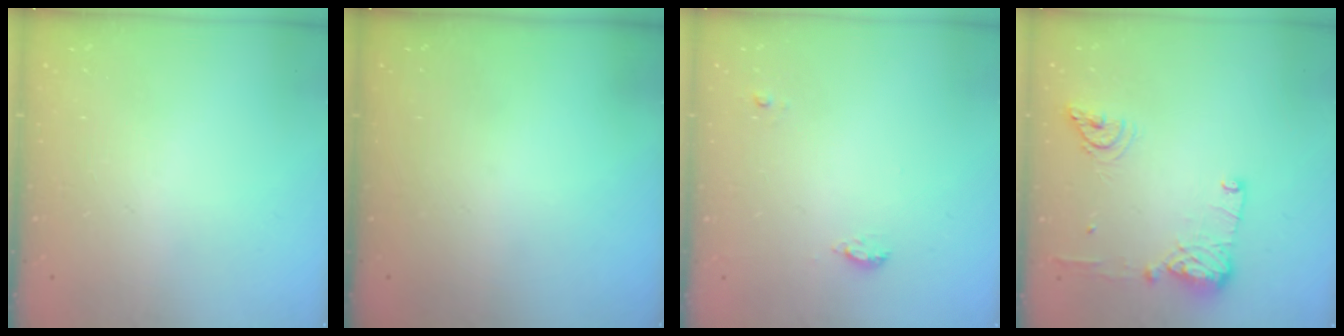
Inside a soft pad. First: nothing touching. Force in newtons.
{"total": 0.0}
{"total": 5.3, "press": 5.0, "slide": 1.7}
{"total": 12.7, "press": 12.4, "slide": 2.7}